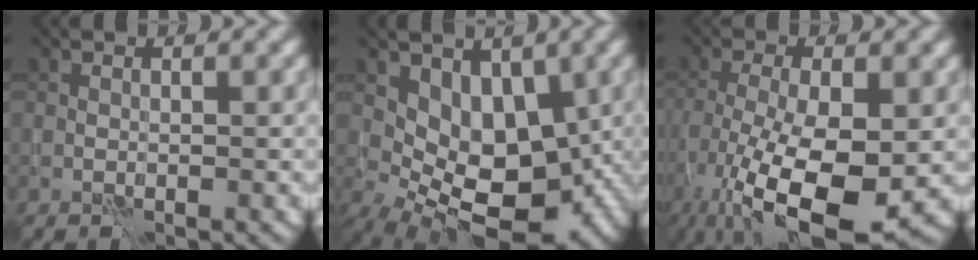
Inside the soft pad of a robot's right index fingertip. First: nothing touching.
{"total": 8.9, "force": [0.7, 5.7, 6.7], "torque": [-0.083, -0.013, 0.019]}
{"total": 11.6, "force": [-4.6, 4.0, 9.9], "torque": [-0.188, -0.021, -0.078]}